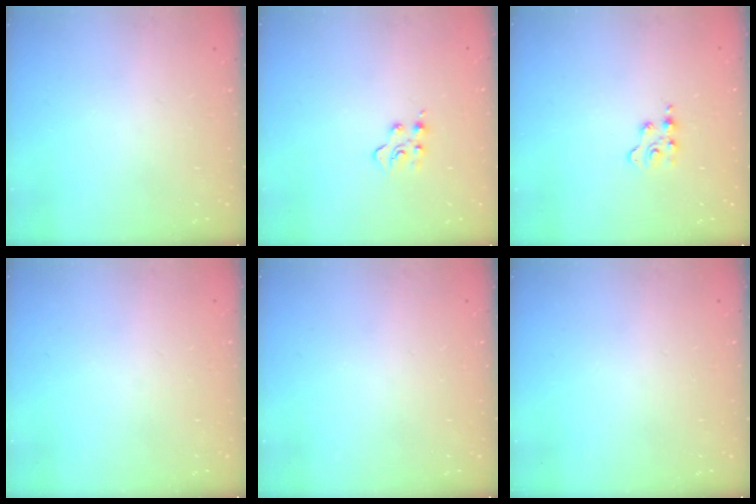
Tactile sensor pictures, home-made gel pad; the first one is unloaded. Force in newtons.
{"total": 4.0, "press": 4.0, "slide": 0.4}
{"total": 2.9, "press": 2.9, "slide": 0.4}
{"total": 0.0}
{"total": 0.0}
{"total": 0.0}